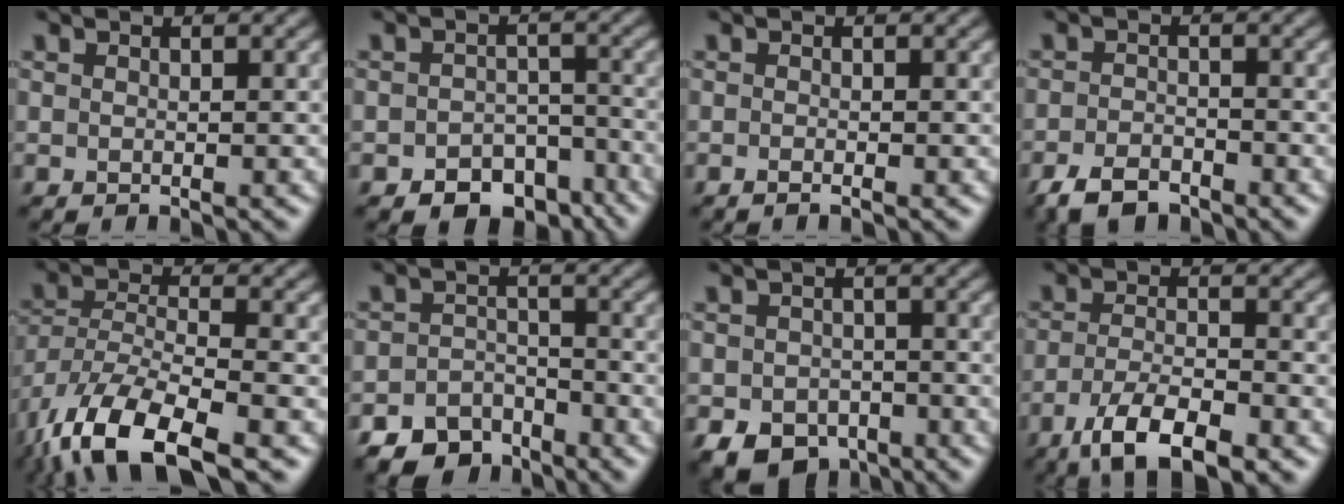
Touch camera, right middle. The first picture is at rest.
{"total": 5.5, "force": [-3.7, 3.2, 2.4], "torque": [-0.026, -0.006, -0.053]}
{"total": 0.7, "force": [-0.5, 0.0, 0.5], "torque": [-0.012, -0.004, -0.008]}
{"total": 3.6, "force": [-2.9, 1.6, 1.5], "torque": [-0.028, 0.000, -0.059]}
{"total": 11.7, "force": [-7.8, 4.3, 7.7], "torque": [-0.167, -0.021, -0.147]}
{"total": 4.4, "force": [-3.6, 2.3, 0.8], "torque": [-0.013, 0.001, -0.066]}
{"total": 4.8, "force": [-2.9, 3.3, 2.0], "torque": [-0.037, -0.012, -0.047]}
{"total": 6.1, "force": [-4.0, 1.9, 4.2], "torque": [-0.083, -0.005, -0.075]}